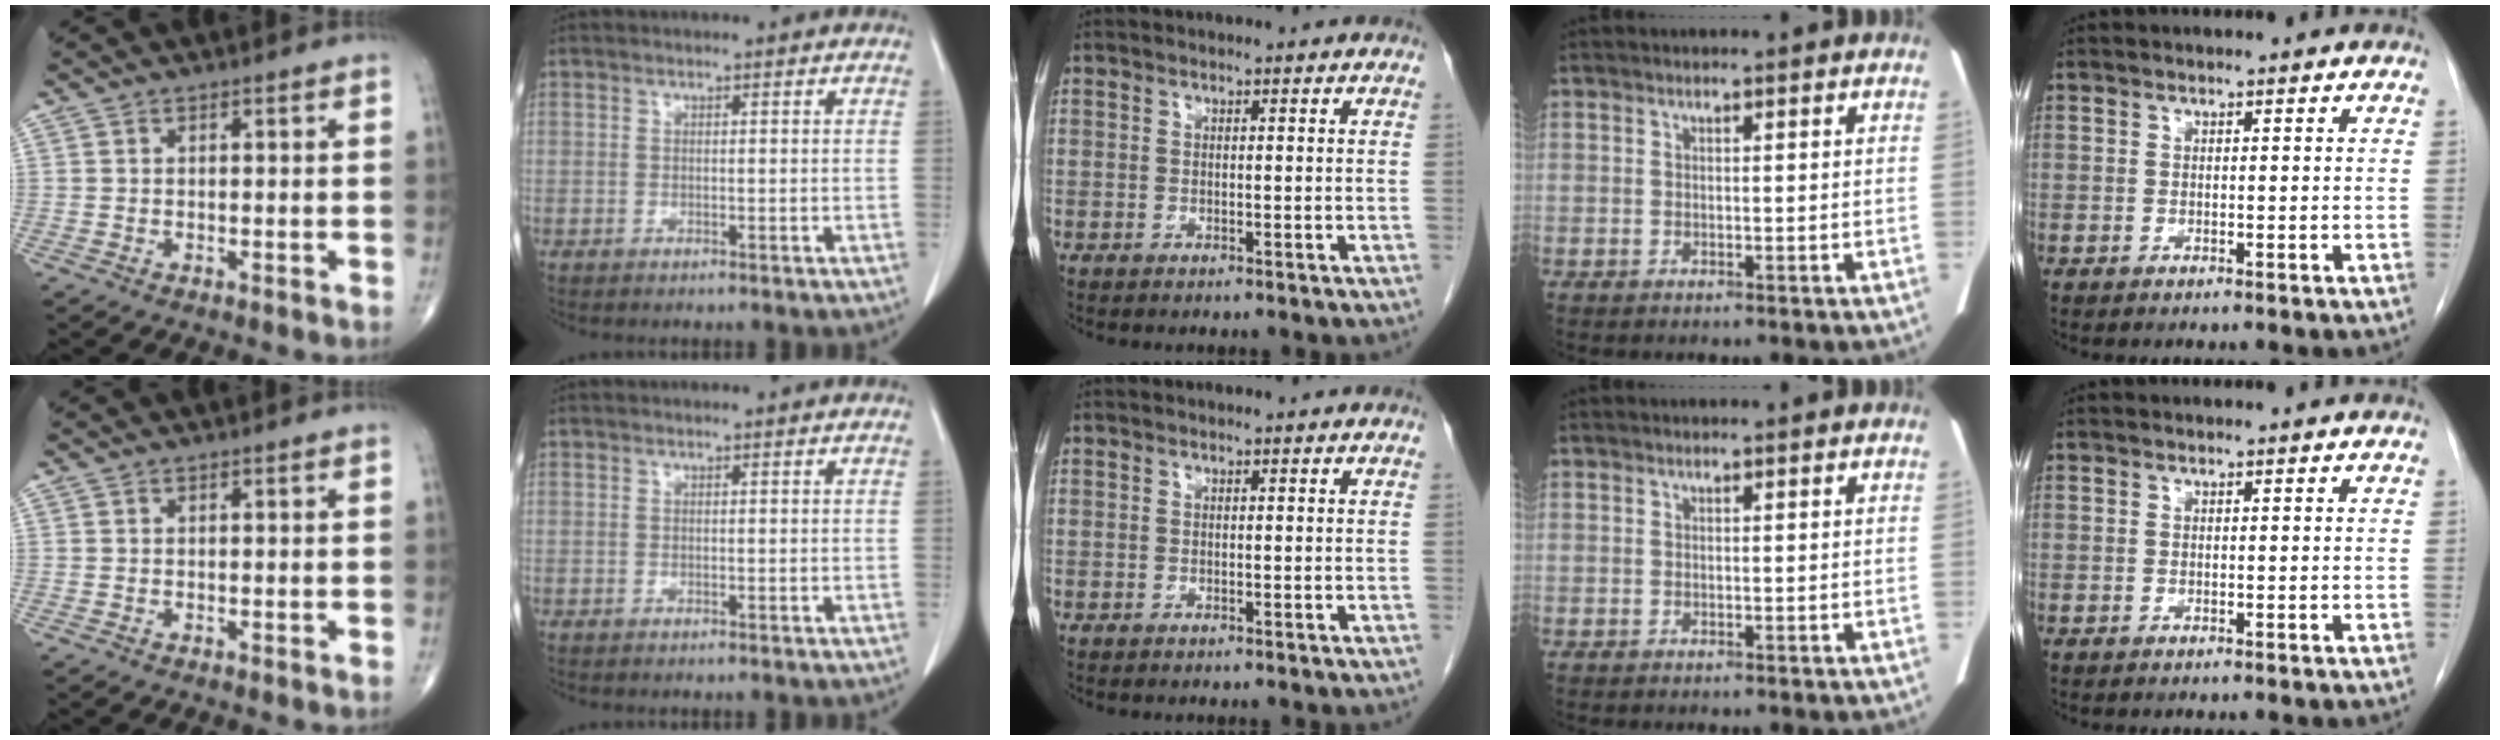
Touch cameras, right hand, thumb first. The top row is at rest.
{}